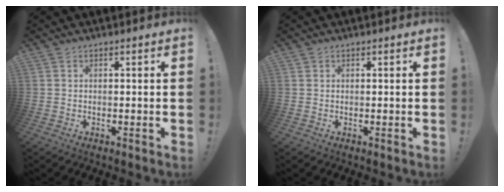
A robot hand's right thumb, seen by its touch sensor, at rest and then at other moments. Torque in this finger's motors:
{"motor_torque": [-0.25, 0.39, 0.18, -0.01, -0.04]}